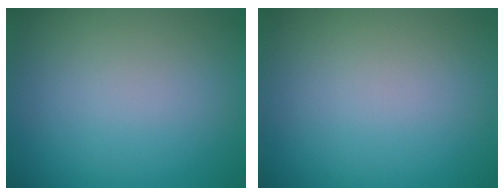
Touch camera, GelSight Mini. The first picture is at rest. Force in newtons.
{"total": 0.0}